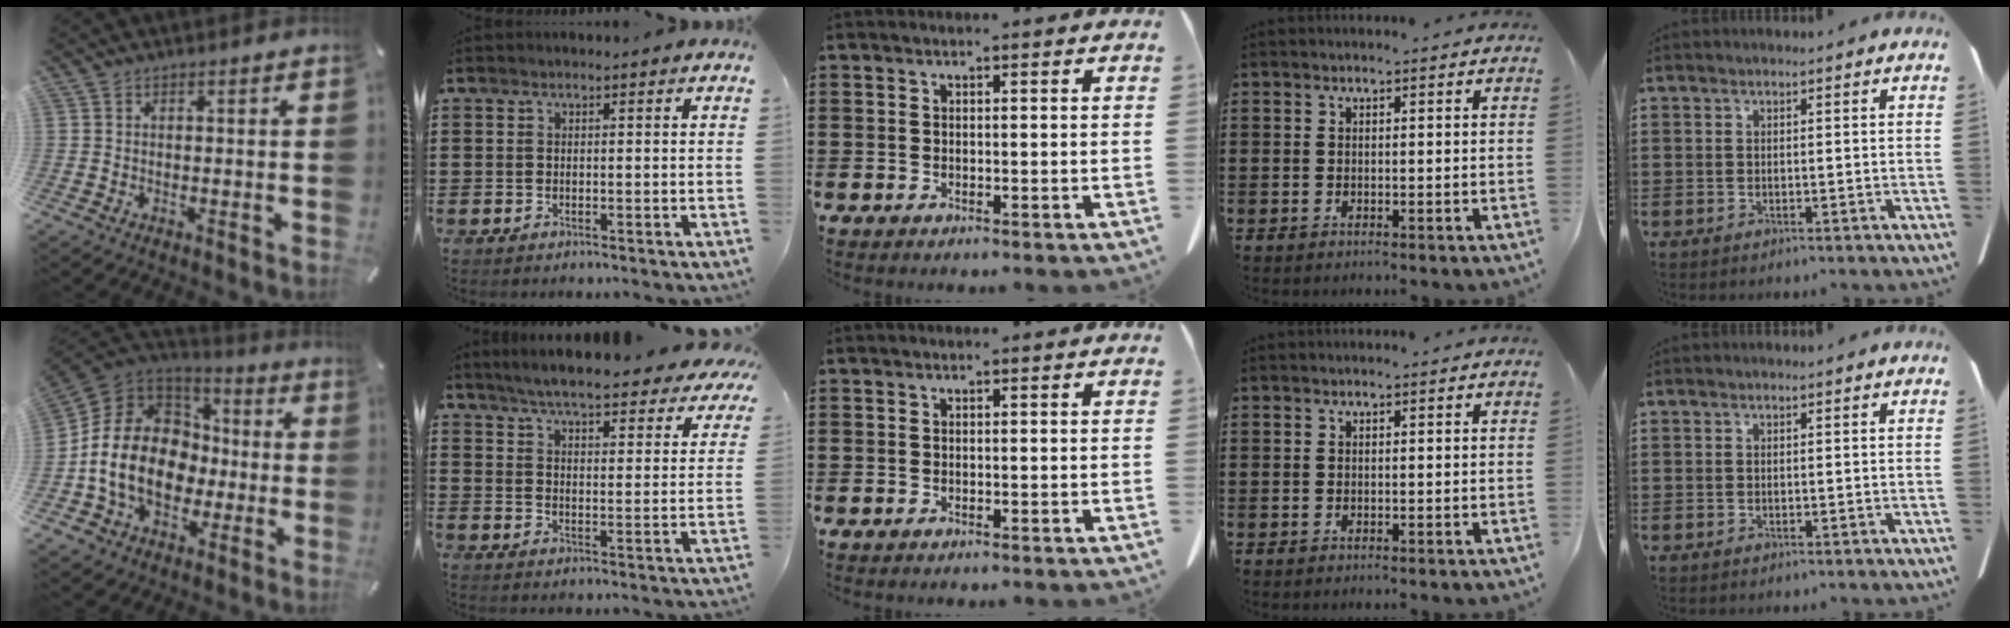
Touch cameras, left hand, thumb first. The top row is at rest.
{"thumb": {"total": 17.2, "force": [-3.5, 13.7, 9.7], "torque": [-0.206, 0.024, -0.058]}, "index": {"total": 5.7, "force": [5.4, -0.3, 1.9], "torque": [-0.062, -0.037, 0.091]}}